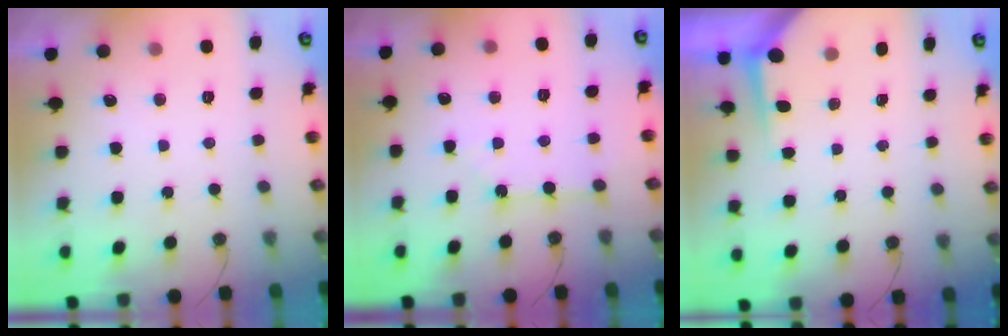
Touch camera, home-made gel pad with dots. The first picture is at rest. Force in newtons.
{"total": 2.7, "press": 2.6, "slide": 0.5}
{"total": 3.7, "press": 3.7, "slide": 0.4}